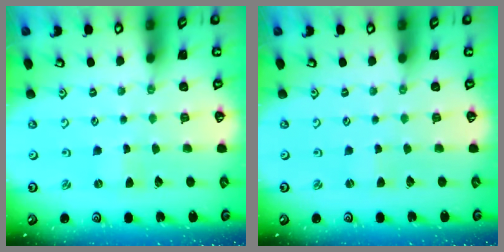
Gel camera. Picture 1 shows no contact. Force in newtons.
{"total": 0.0}